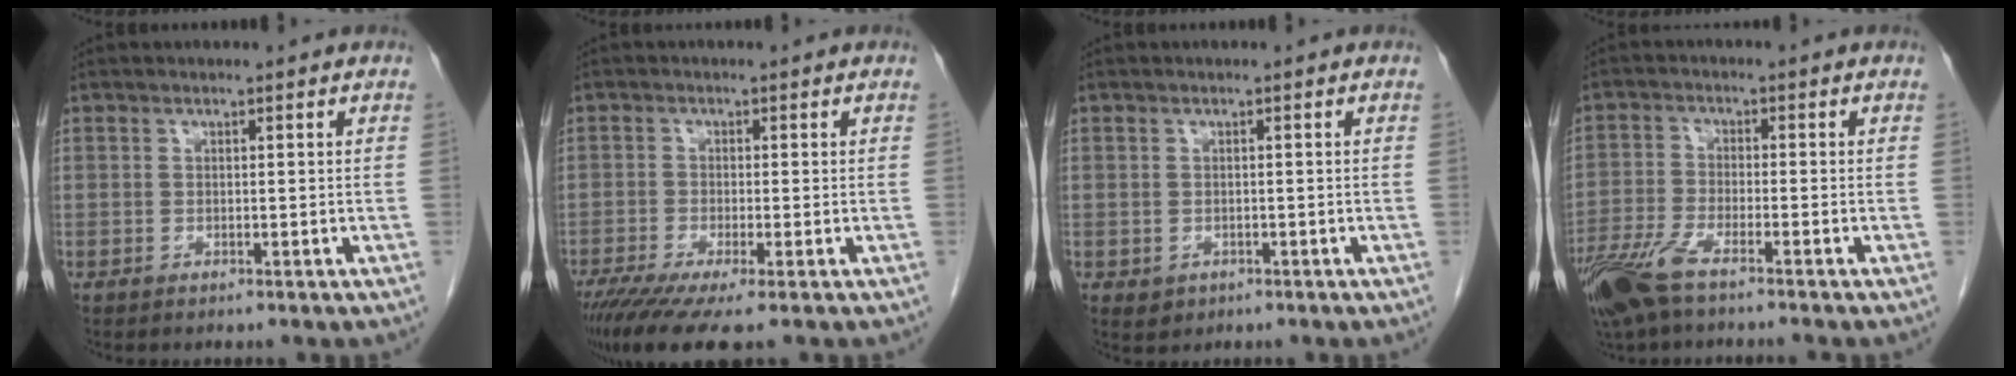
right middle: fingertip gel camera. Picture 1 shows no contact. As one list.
[{"total": 8.2, "force": [-5.5, 0.9, 6.0], "torque": [-0.095, -0.019, -0.096]}, {"total": 1.6, "force": [-0.6, 1.4, 0.5], "torque": [-0.009, 0.002, 0.002]}, {"total": 8.0, "force": [-5.9, 1.1, 5.3], "torque": [-0.110, -0.018, -0.116]}]